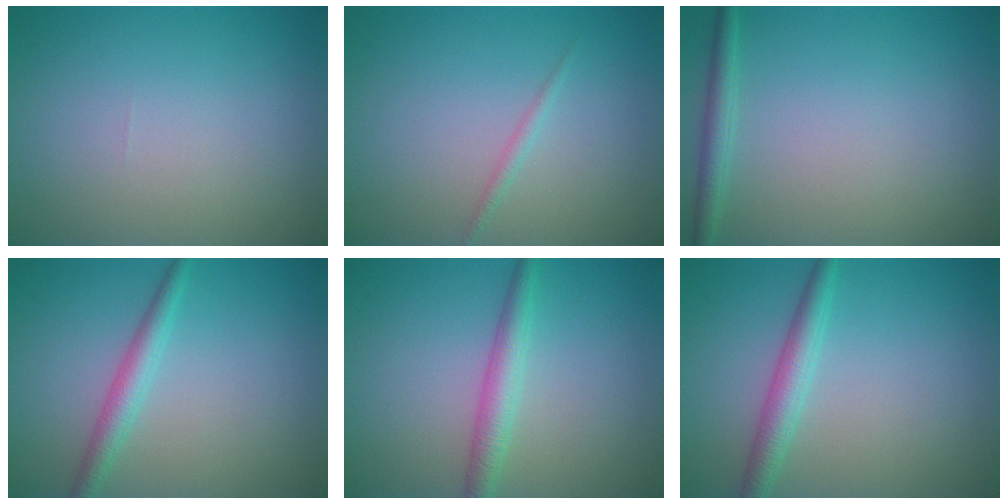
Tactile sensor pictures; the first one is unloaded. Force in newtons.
{"total": 0.8, "press": 0.8, "slide": 0.1}
{"total": 1.7, "press": 1.7, "slide": 0.1}
{"total": 2.3, "press": 2.3, "slide": 0.0}
{"total": 2.7, "press": 2.7, "slide": 0.0}
{"total": 2.7, "press": 2.7, "slide": 0.1}